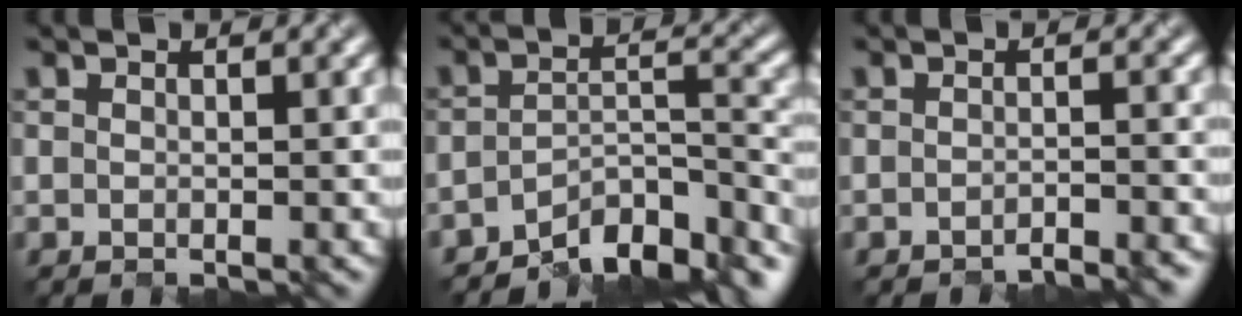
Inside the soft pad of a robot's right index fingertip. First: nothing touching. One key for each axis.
{"total": 7.0, "fx": -5.8, "fy": 2.2, "fz": 3.3, "tx": -0.038, "ty": -0.006, "tz": -0.094}
{"total": 2.7, "fx": -2.7, "fy": -0.1, "fz": 0.4, "tx": -0.008, "ty": 0.000, "tz": -0.043}